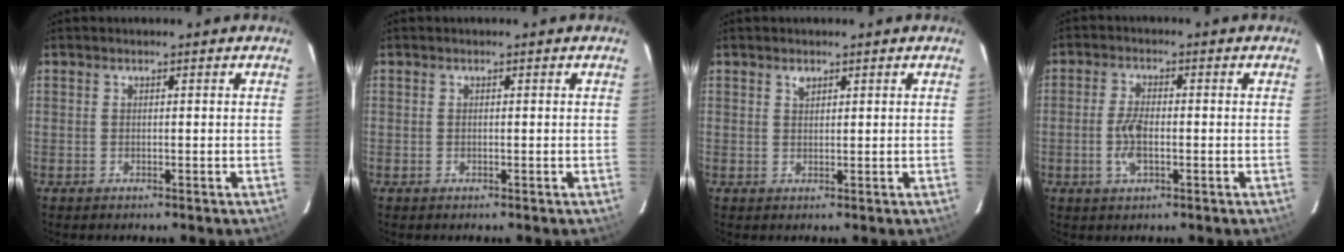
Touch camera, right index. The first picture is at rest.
{"total": 0.0}
{"total": 1.2, "force": [0.8, 0.7, 0.5], "torque": [-0.008, 0.003, 0.015]}
{"total": 5.0, "force": [-1.2, 2.2, 4.3], "torque": [-0.092, 0.000, -0.023]}